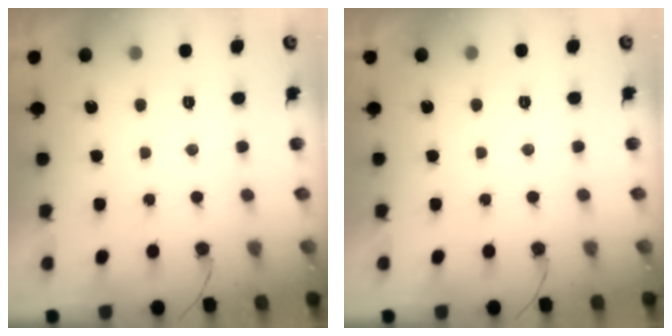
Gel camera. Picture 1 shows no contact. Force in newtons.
{"total": 1.7, "press": 1.7, "slide": 0.0}